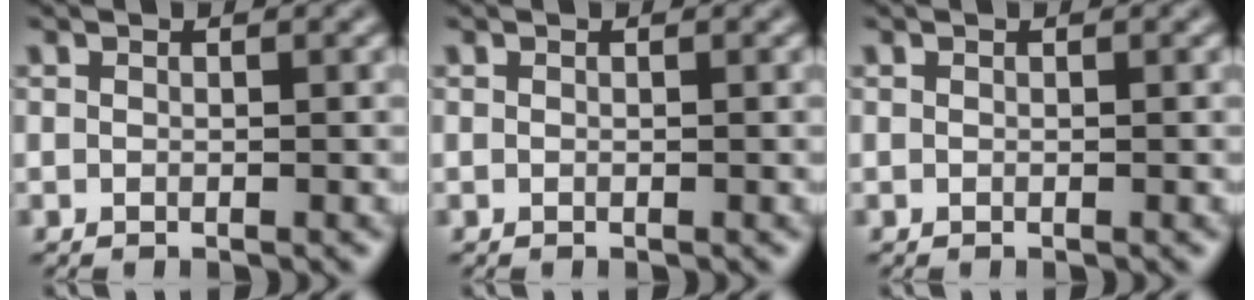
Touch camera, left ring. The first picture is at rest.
{"total": 0.0}
{"total": 0.0}